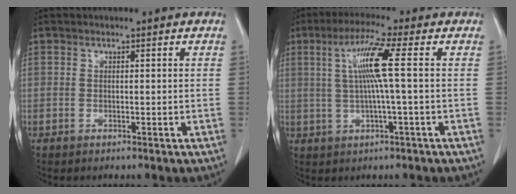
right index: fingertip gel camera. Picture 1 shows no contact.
{"total": 7.4, "force": [1.2, -1.0, 7.2], "torque": [-0.142, 0.011, 0.027]}